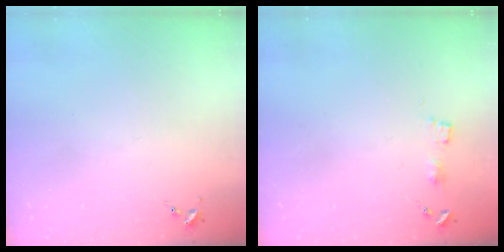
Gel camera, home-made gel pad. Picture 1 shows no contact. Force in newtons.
{"total": 4.3, "press": 4.3, "slide": 0.5}